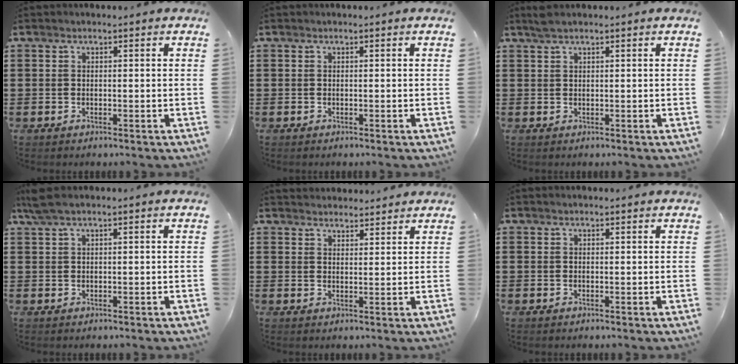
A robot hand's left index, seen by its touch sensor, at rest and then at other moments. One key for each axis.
{"total": 0.0}
{"total": 1.7, "fx": 1.2, "fy": 0.2, "fz": 1.1, "tx": -0.024, "ty": 0.001, "tz": 0.022}
{"total": 2.4, "fx": 1.5, "fy": 0.1, "fz": 1.9, "tx": -0.038, "ty": -0.001, "tz": 0.029}
{"total": 2.6, "fx": 2.6, "fy": 0.4, "fz": -0.4, "tx": -0.001, "ty": -0.006, "tz": 0.049}
{"total": 0.5, "fx": 0.4, "fy": 0.0, "fz": 0.3, "tx": -0.007, "ty": 0.001, "tz": 0.009}